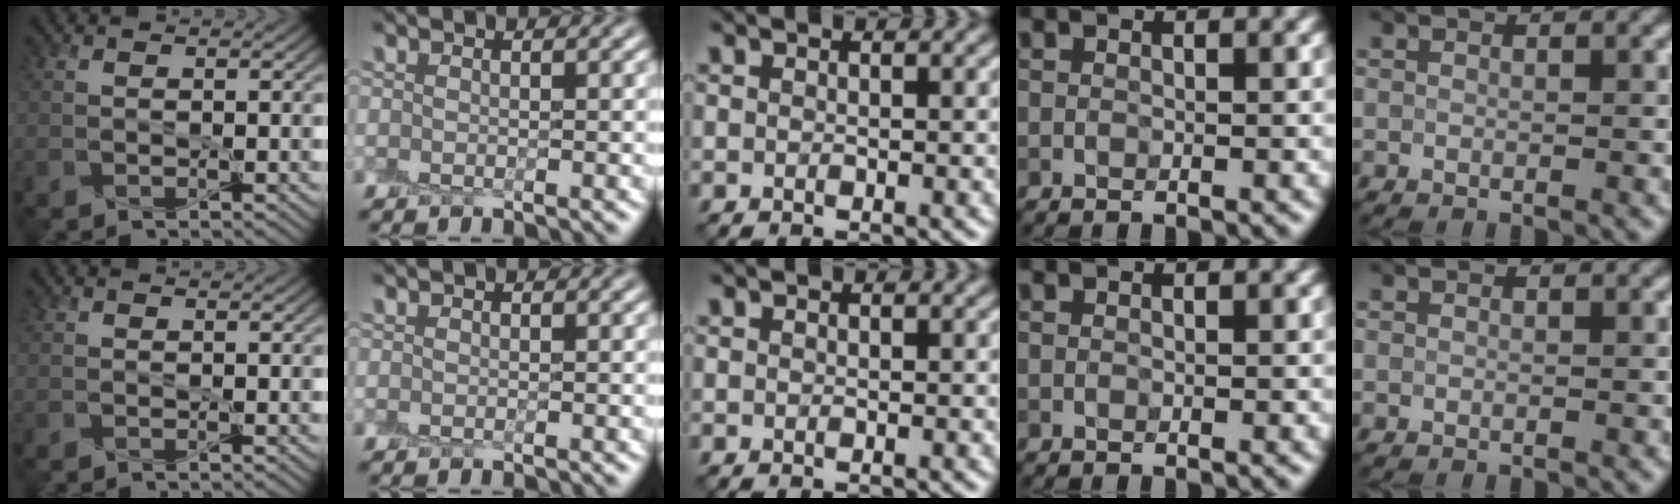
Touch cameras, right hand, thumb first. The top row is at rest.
{}